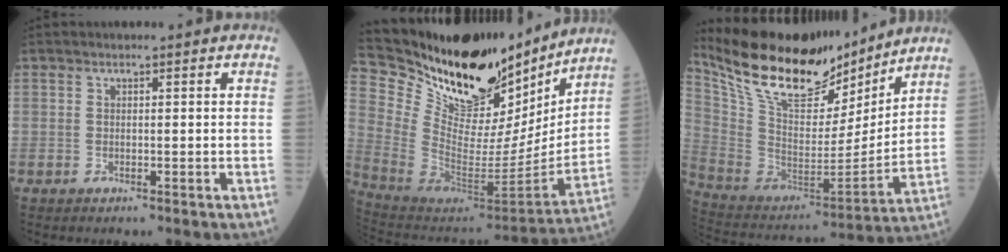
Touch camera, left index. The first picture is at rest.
{"total": 26.4, "force": [22.7, 7.0, 11.3], "torque": [-0.197, -0.028, 0.369]}
{"total": 21.4, "force": [18.1, 6.3, 9.5], "torque": [-0.190, -0.002, 0.318]}